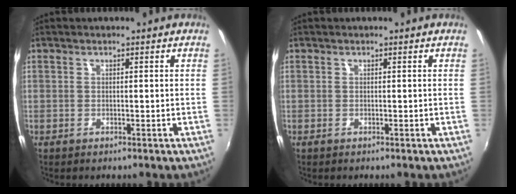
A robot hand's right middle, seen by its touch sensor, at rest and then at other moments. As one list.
[{"total": 0.0}]